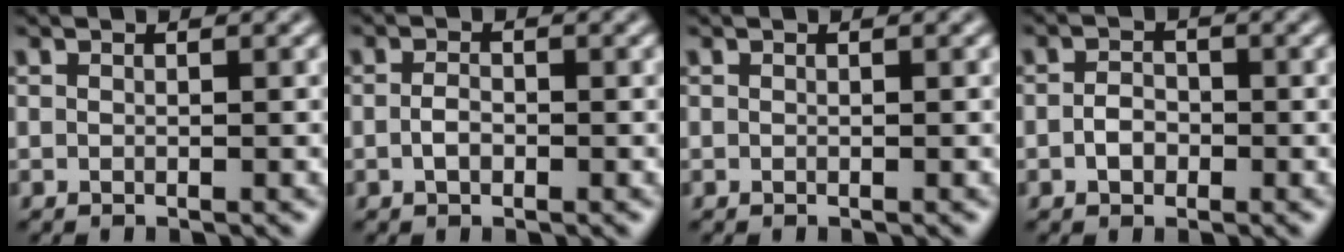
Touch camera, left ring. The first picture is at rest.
{"total": 1.4, "force": [-0.4, 0.8, 1.1], "torque": [-0.023, 0.001, -0.010]}
{"total": 0.0}
{"total": 1.9, "force": [-0.6, 1.4, 1.1], "torque": [-0.020, 0.002, -0.015]}